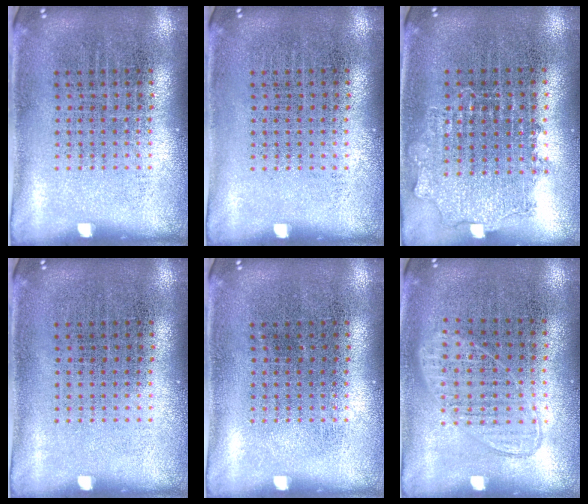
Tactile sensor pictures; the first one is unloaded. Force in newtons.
{"total": 0.0}
{"total": 0.9, "press": 0.9, "slide": 0.2}
{"total": 0.0}
{"total": 0.0}
{"total": 0.9, "press": 0.8, "slide": 0.3}